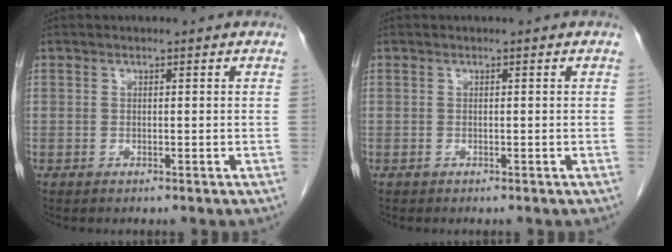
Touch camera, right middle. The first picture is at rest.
{"total": 0.0}